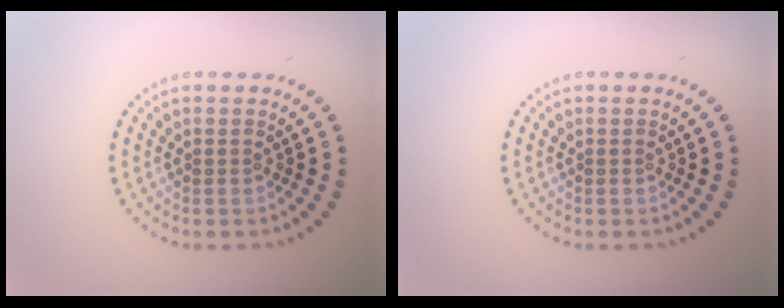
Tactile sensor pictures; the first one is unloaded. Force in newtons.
{"total": 0.0}